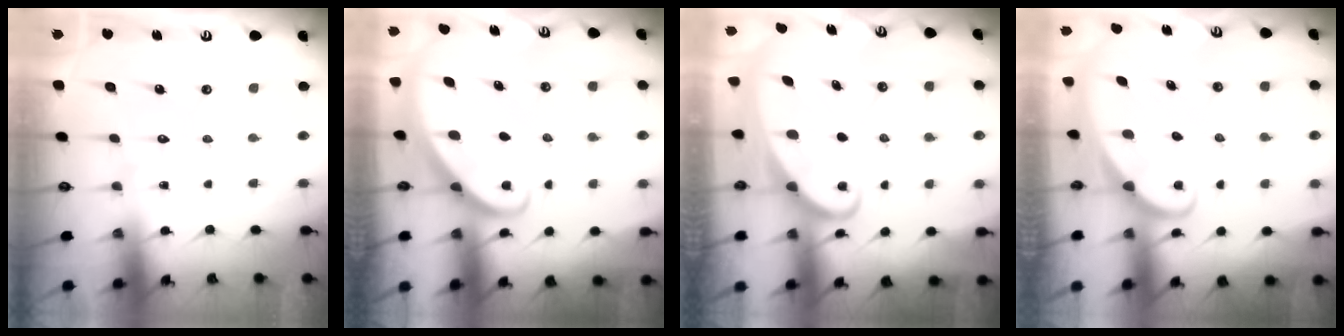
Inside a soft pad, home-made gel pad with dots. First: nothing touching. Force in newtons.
{"total": 2.6, "press": 2.6, "slide": 0.2}
{"total": 1.9, "press": 1.9, "slide": 0.3}
{"total": 1.7, "press": 1.7, "slide": 0.1}